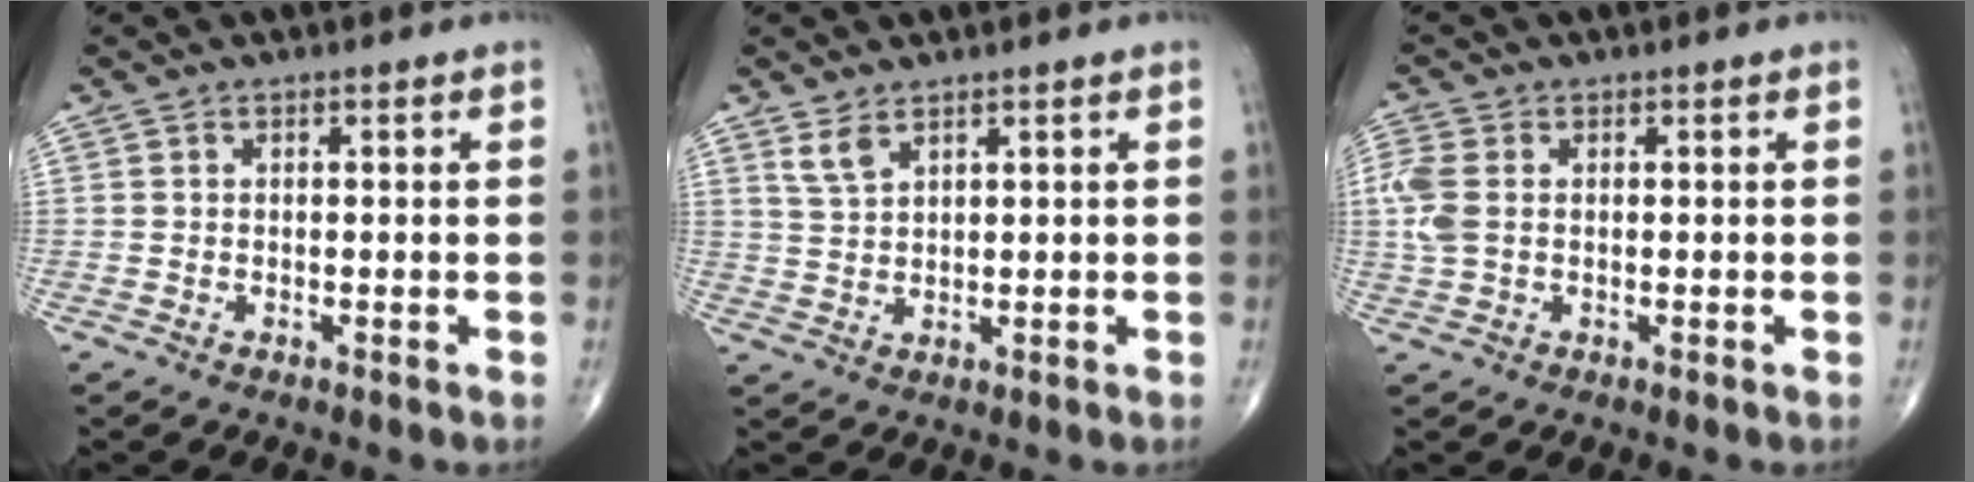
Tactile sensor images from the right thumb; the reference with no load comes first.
{"total": 3.2, "force": [2.3, 1.2, 1.9], "torque": [-0.039, -0.010, 0.055]}
{"total": 5.0, "force": [0.3, 3.3, 3.8], "torque": [-0.118, 0.007, 0.008]}